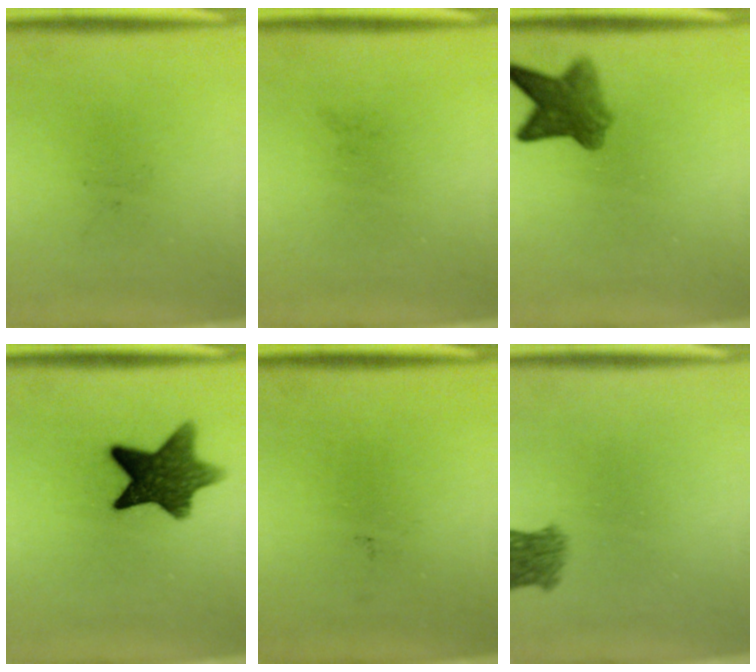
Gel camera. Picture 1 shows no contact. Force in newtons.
{"total": 0.0}
{"total": 5.7}
{"total": 11.0}
{"total": 0.0}
{"total": 3.6}